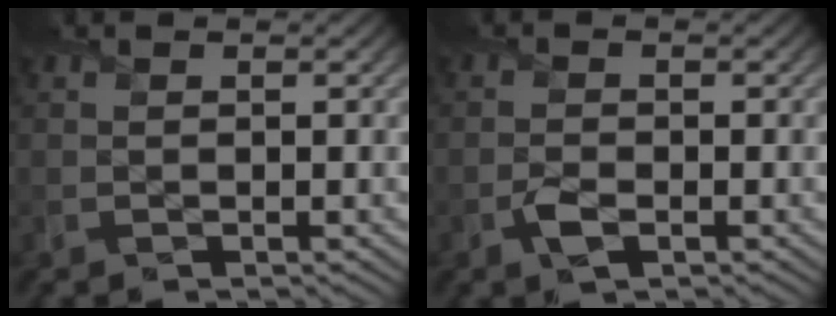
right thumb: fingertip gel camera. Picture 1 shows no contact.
{"total": 2.1, "force": [-1.1, 1.0, 1.4], "torque": [-0.032, -0.005, -0.025]}